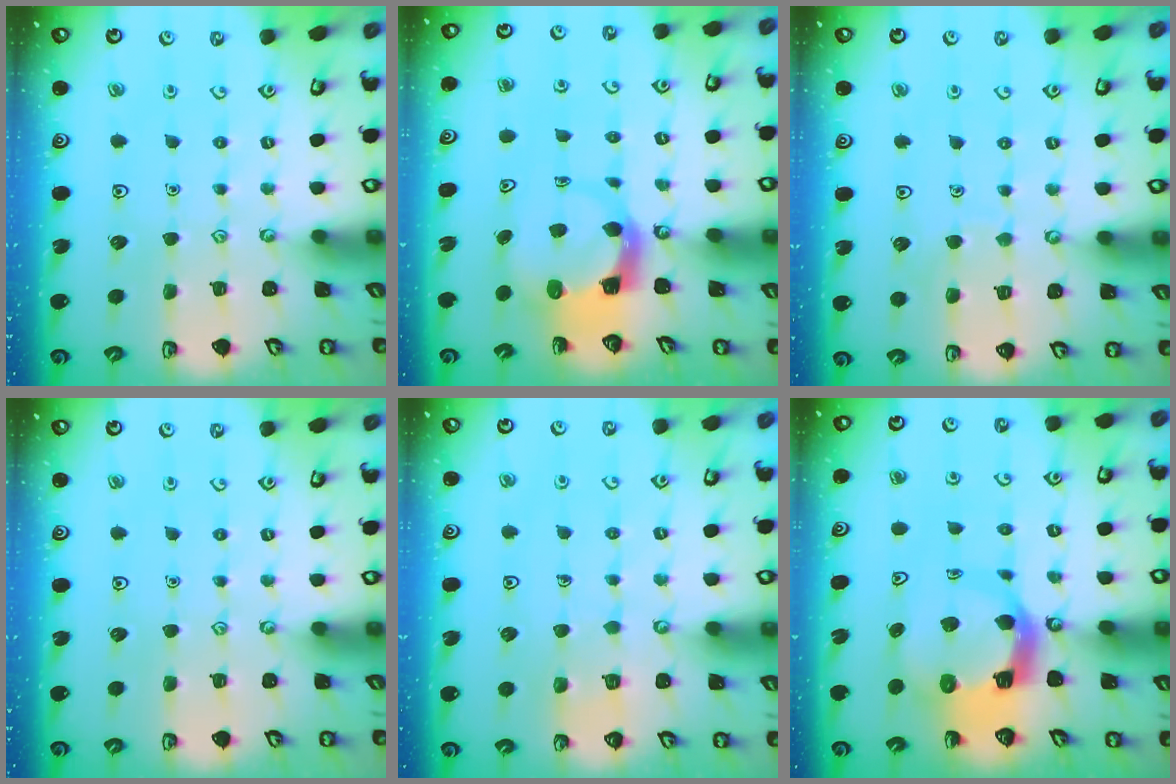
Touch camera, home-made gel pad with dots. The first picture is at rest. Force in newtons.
{"total": 4.0, "press": 3.9, "slide": 0.6}
{"total": 3.3, "press": 3.3, "slide": 0.3}
{"total": 0.0}
{"total": 2.9, "press": 2.9, "slide": 0.2}
{"total": 8.5, "press": 8.4, "slide": 1.3}